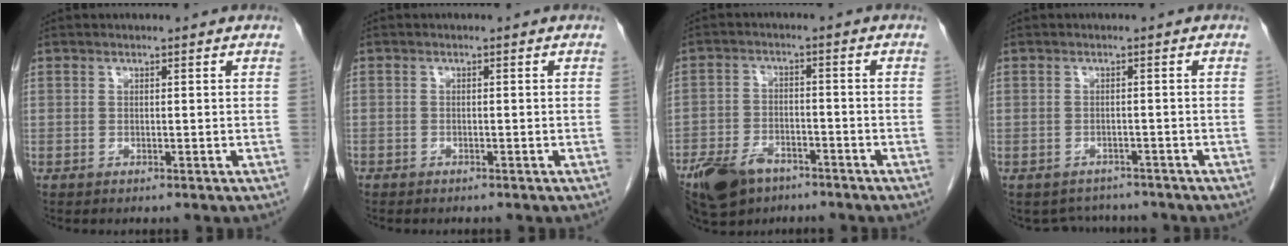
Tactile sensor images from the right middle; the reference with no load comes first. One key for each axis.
{"total": 0.9, "fx": -0.7, "fy": 0.3, "fz": 0.3, "tx": -0.003, "ty": 0.000, "tz": -0.009}
{"total": 9.6, "fx": -6.7, "fy": 5.1, "fz": 4.6, "tx": -0.086, "ty": -0.006, "tz": -0.114}
{"total": 4.5, "fx": -4.1, "fy": 1.9, "fz": 0.1, "tx": 0.002, "ty": 0.007, "tz": -0.053}